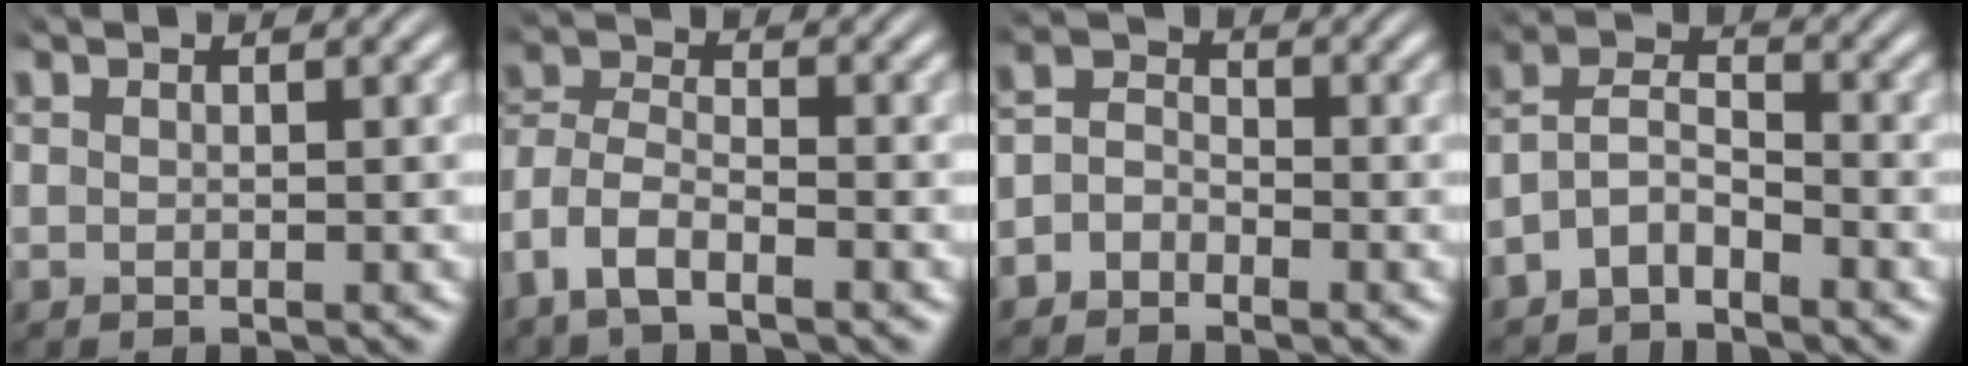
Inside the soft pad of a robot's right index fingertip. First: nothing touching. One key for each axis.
{"total": 5.4, "fx": -1.7, "fy": 4.5, "fz": 2.4, "tx": -0.079, "ty": -0.015, "tz": -0.035}
{"total": 3.2, "fx": -1.6, "fy": 2.6, "fz": 1.0, "tx": -0.015, "ty": -0.003, "tz": -0.036}
{"total": 5.9, "fx": -2.2, "fy": 4.8, "fz": 2.5, "tx": -0.058, "ty": -0.012, "tz": -0.050}